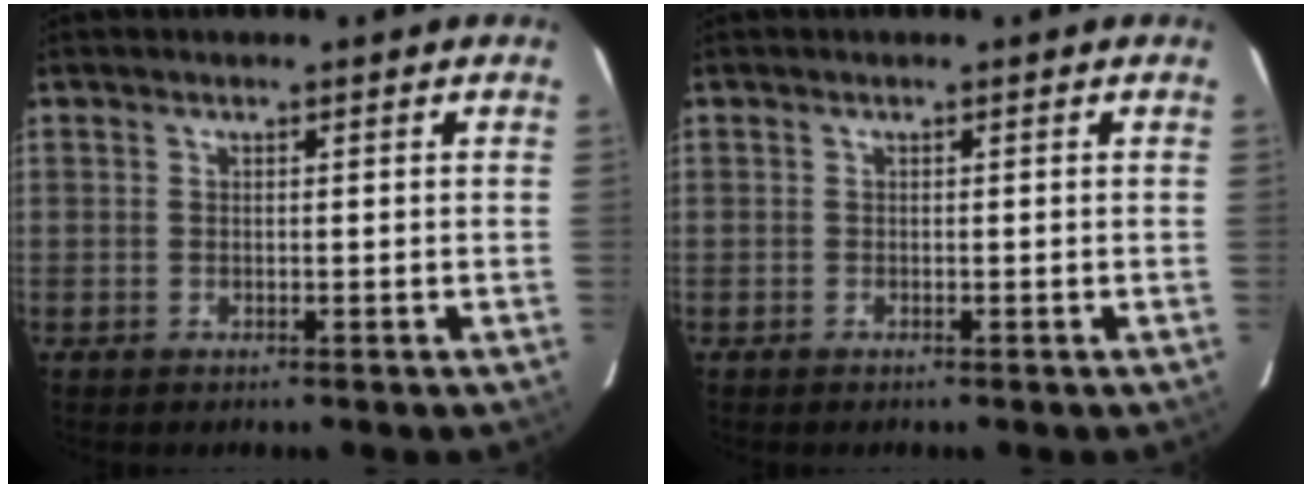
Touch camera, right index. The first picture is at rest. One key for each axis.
{"total": 0.0}